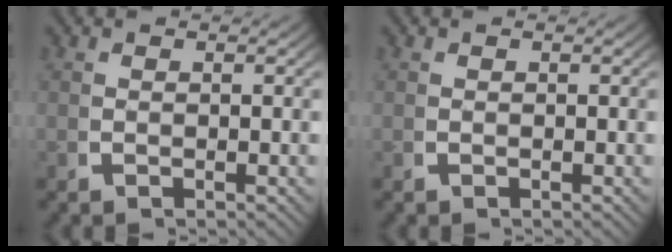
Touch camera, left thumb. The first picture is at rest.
{"total": 0.0}